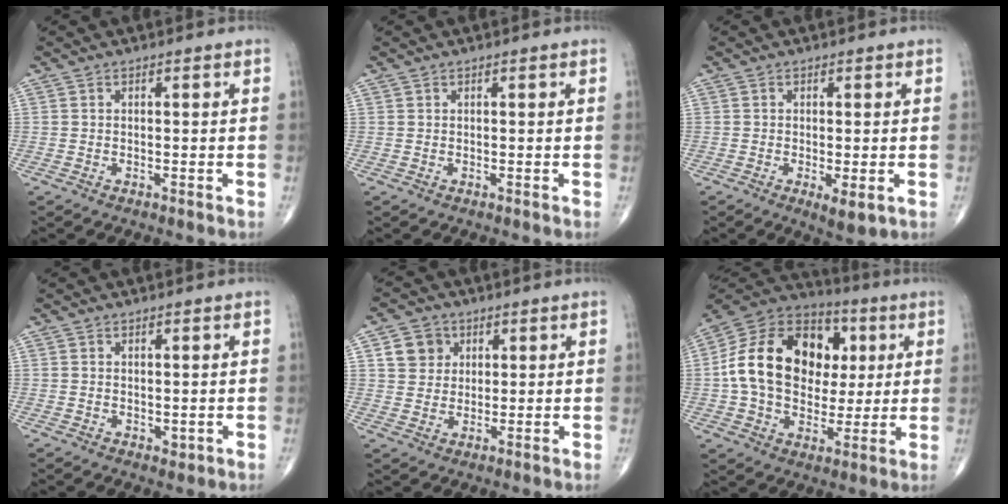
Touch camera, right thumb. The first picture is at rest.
{"total": 0.0}
{"total": 3.9, "force": [-1.1, 1.3, 3.5], "torque": [-0.058, -0.013, -0.015]}
{"total": 1.3, "force": [0.2, 1.0, 0.9], "torque": [-0.014, -0.005, 0.008]}
{"total": 6.2, "force": [2.3, 5.4, 1.9], "torque": [-0.007, -0.006, 0.040]}
{"total": 22.8, "force": [2.7, 16.8, 15.1], "torque": [-0.252, 0.023, 0.048]}